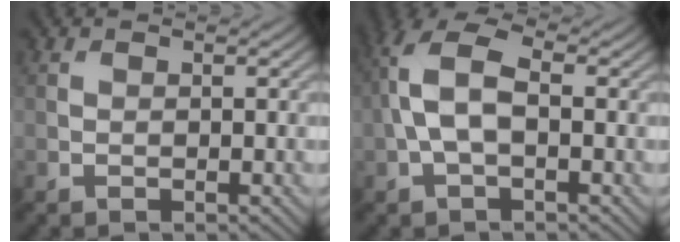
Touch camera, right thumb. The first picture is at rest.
{"total": 7.8, "force": [0.0, 4.0, 6.7], "torque": [-0.163, 0.020, -0.010]}